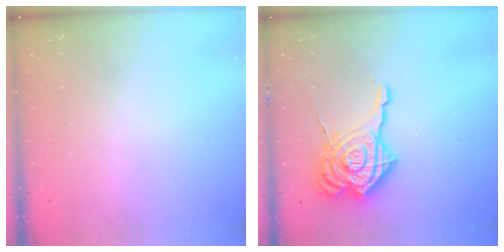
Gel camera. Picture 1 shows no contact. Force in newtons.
{"total": 22.9, "press": 22.8, "slide": 2.5}